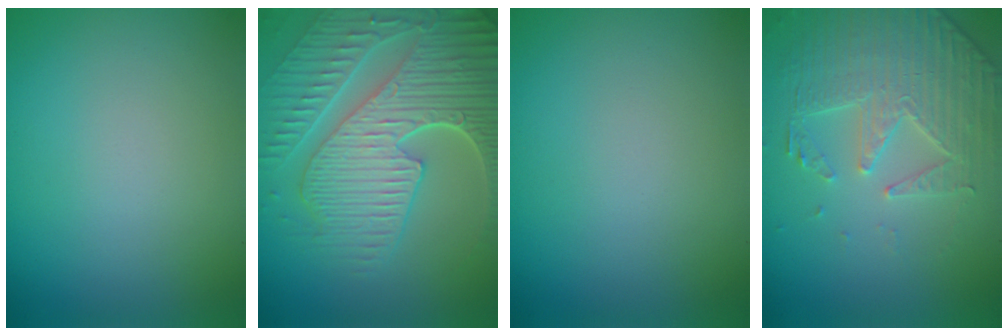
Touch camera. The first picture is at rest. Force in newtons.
{"total": 9.7, "press": 6.6, "slide": 7.2}
{"total": 0.0}
{"total": 4.9, "press": 3.9, "slide": 2.9}